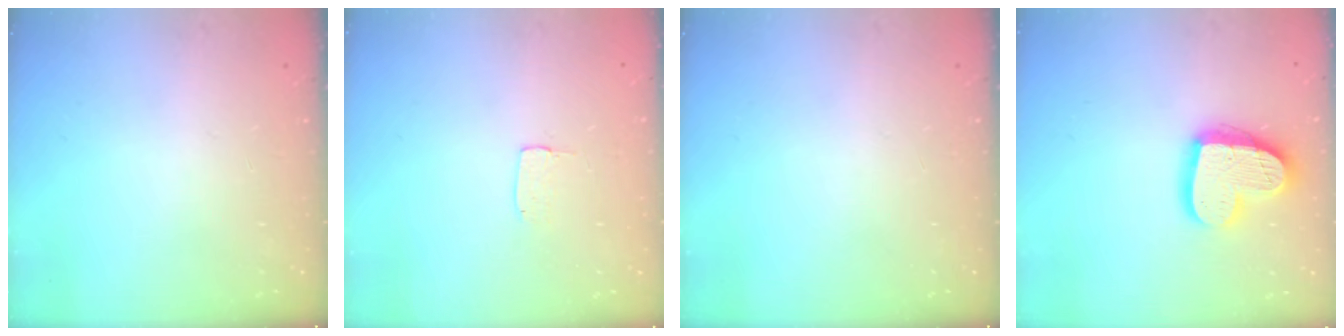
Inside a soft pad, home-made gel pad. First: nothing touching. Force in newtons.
{"total": 2.9, "press": 2.9, "slide": 0.2}
{"total": 0.0}
{"total": 17.2, "press": 17.1, "slide": 1.5}